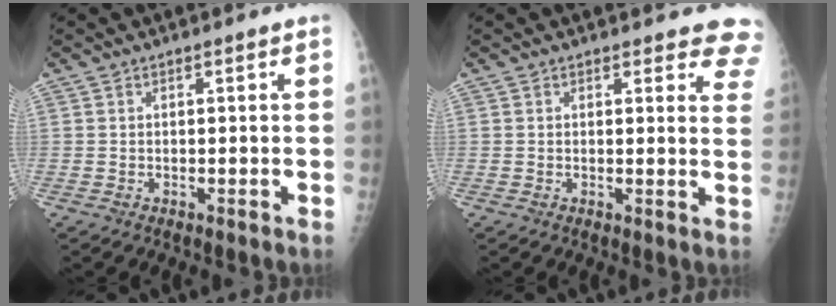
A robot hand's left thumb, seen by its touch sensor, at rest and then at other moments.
{"total": 7.2, "force": [6.5, 2.6, 1.7], "torque": [0.029, -0.028, 0.041]}